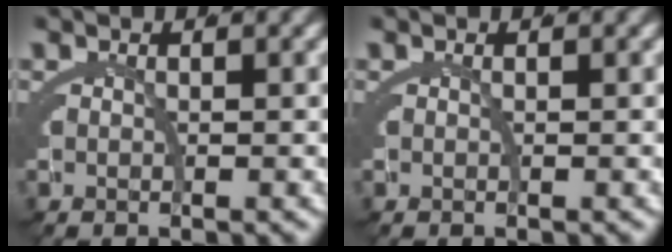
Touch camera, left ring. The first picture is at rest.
{"total": 0.0}